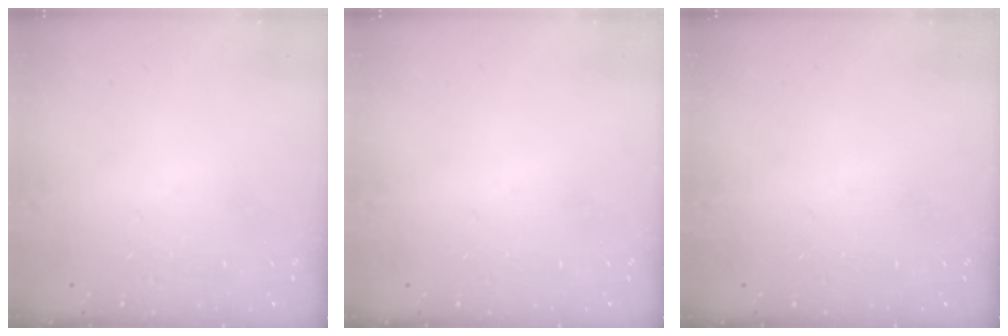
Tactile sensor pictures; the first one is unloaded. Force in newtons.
{"total": 0.0}
{"total": 0.0}